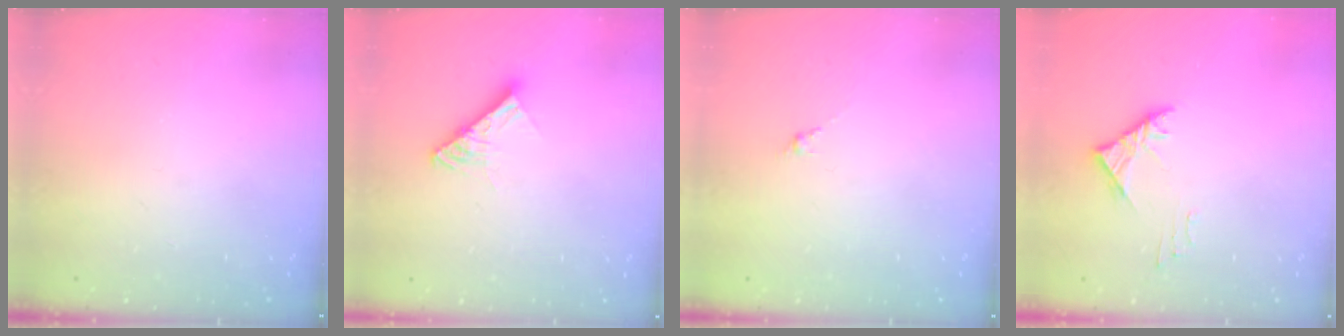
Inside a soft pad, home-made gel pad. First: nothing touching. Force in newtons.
{"total": 9.5, "press": 9.4, "slide": 1.0}
{"total": 0.0}
{"total": 3.3, "press": 3.2, "slide": 0.8}